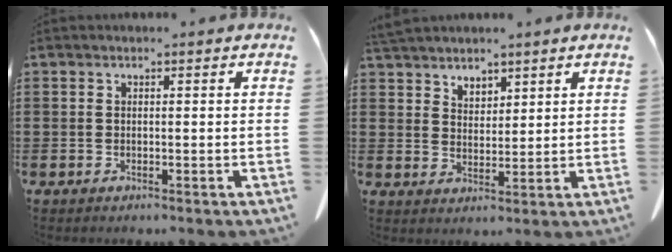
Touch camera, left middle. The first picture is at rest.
{"total": 3.8, "force": [3.4, 1.5, 0.3], "torque": [-0.019, -0.006, 0.066]}